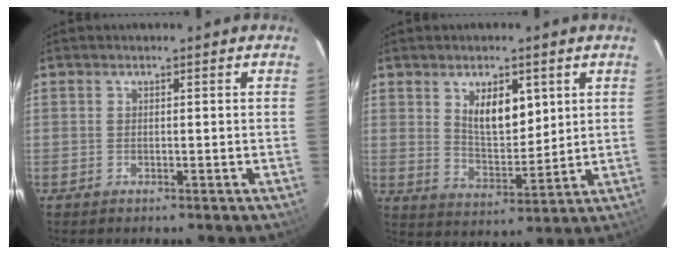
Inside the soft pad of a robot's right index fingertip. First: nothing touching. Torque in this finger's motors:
{"motor_torque": [0.25, 0.09, 0.28, 0.08]}